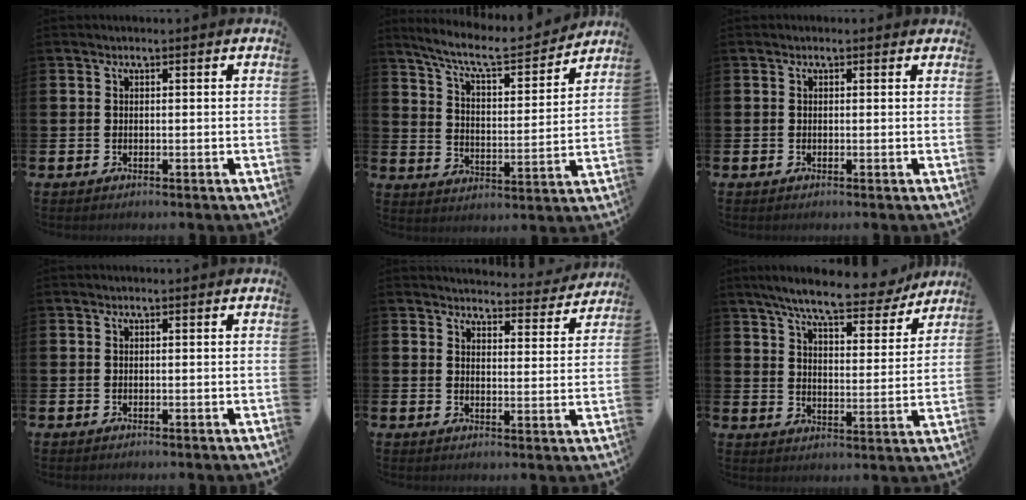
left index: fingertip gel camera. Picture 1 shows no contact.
{"total": 8.4, "force": [7.6, 1.5, 3.4], "torque": [-0.092, -0.050, 0.130]}
{"total": 0.0}
{"total": 0.0}
{"total": 4.2, "force": [4.1, 0.8, 0.3], "torque": [-0.011, -0.033, 0.069]}
{"total": 8.9, "force": [8.0, 1.4, 3.7], "torque": [-0.090, -0.041, 0.140]}